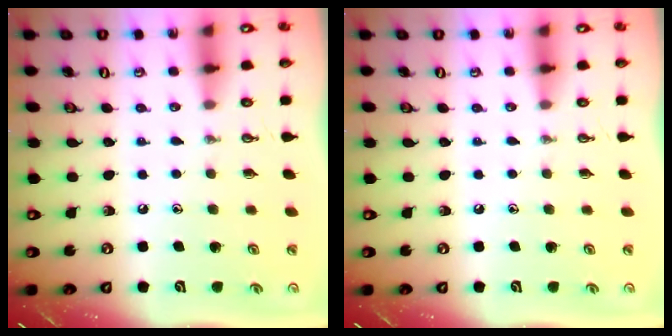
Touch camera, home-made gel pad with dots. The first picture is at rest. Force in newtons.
{"total": 0.0}